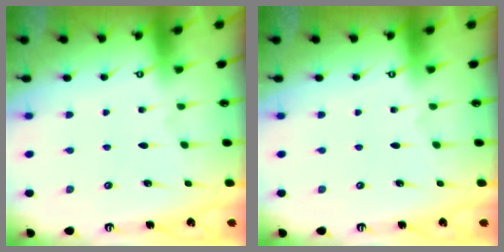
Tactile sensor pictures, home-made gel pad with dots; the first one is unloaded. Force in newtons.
{"total": 0.0}